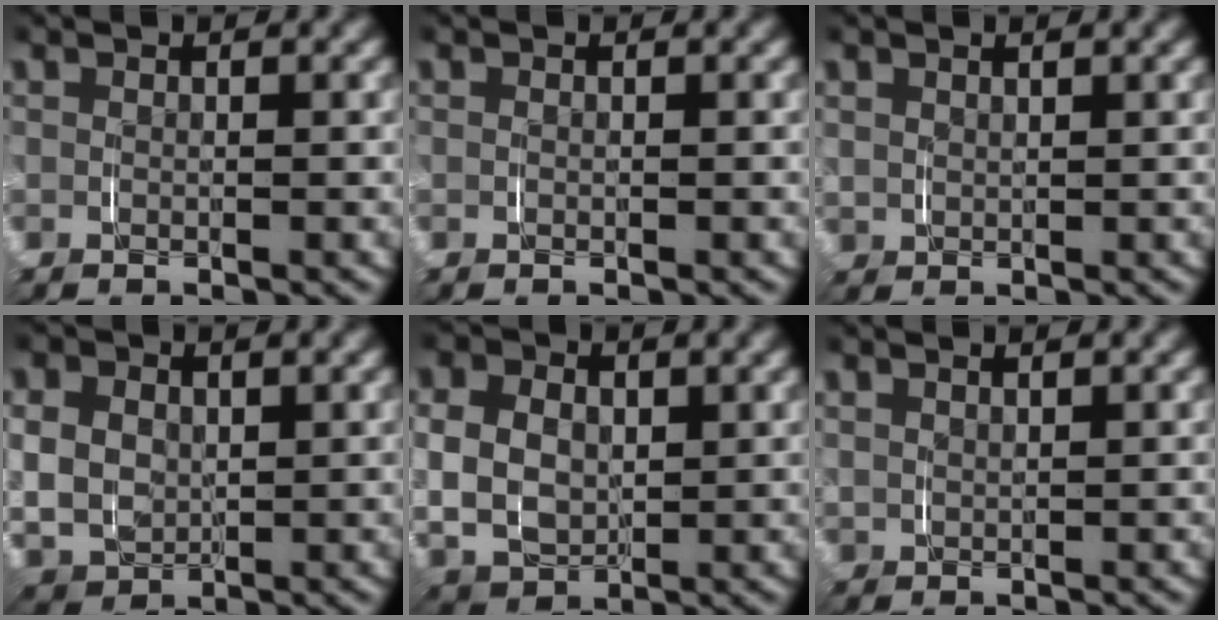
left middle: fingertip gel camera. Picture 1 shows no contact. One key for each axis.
{"total": 0.0}
{"total": 1.6, "fx": 0.9, "fy": 1.3, "fz": 0.5, "tx": -0.021, "ty": -0.004, "tz": 0.024}
{"total": 7.6, "fx": 0.8, "fy": 6.6, "fz": 3.6, "tx": -0.109, "ty": -0.025, "tz": 0.023}
{"total": 8.9, "fx": 0.8, "fy": 7.5, "fz": 4.7, "tx": -0.124, "ty": -0.023, "tz": 0.022}
{"total": 1.5, "fx": 1.2, "fy": 0.9, "fz": 0.4, "tx": -0.013, "ty": -0.001, "tz": 0.027}